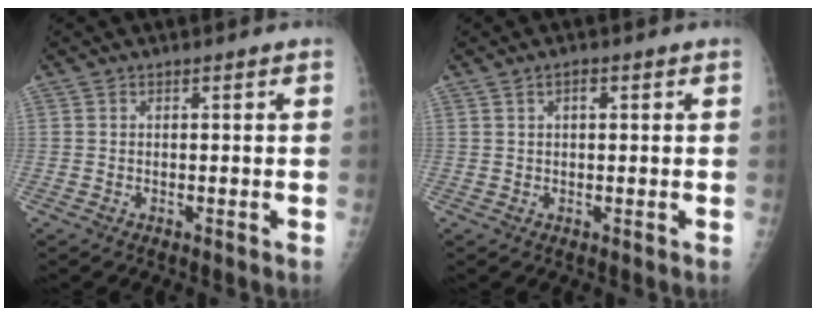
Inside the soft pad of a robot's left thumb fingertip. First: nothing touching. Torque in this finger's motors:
{"motor_torque": [-0.20, -0.11, 0.01, 0.02, 0.10]}